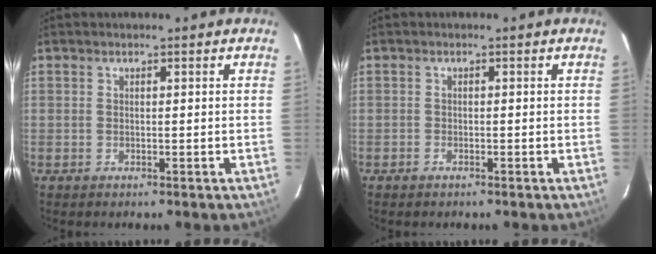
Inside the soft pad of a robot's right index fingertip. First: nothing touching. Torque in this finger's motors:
{"motor_torque": [0.05, -0.09, -0.03, -0.03]}